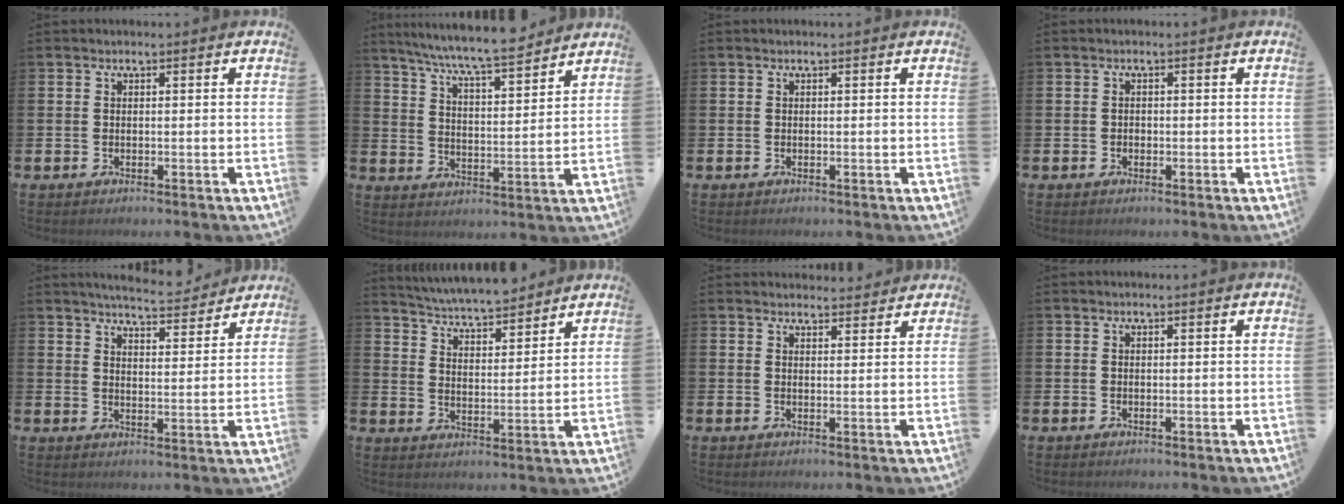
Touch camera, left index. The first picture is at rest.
{"total": 7.8, "force": [7.3, 0.1, 2.6], "torque": [-0.082, -0.045, 0.130]}
{"total": 0.0}
{"total": 0.6, "force": [-0.3, 0.5, 0.1], "torque": [-0.012, 0.007, -0.006]}
{"total": 5.9, "force": [5.8, 0.4, 0.9], "torque": [-0.020, -0.040, 0.101]}
{"total": 5.6, "force": [5.5, 0.5, 0.7], "torque": [-0.042, -0.037, 0.098]}
{"total": 2.6, "force": [2.6, 0.4, -0.1], "torque": [0.010, -0.017, 0.045]}
{"total": 0.0}